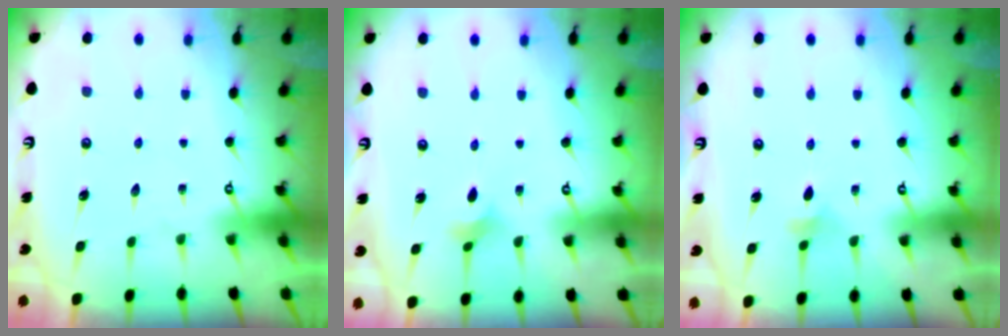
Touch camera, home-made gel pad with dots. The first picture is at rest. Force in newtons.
{"total": 1.9, "press": 1.8, "slide": 0.5}
{"total": 3.9, "press": 3.8, "slide": 1.0}